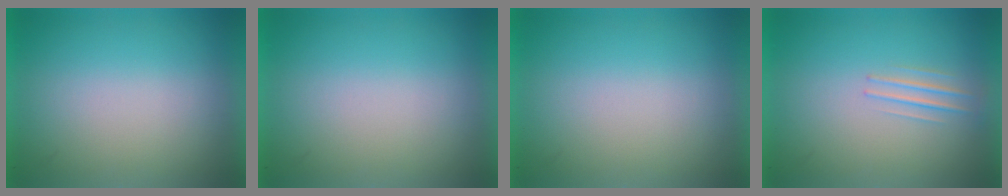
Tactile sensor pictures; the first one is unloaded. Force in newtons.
{"total": 0.0}
{"total": 0.0}
{"total": 1.3}